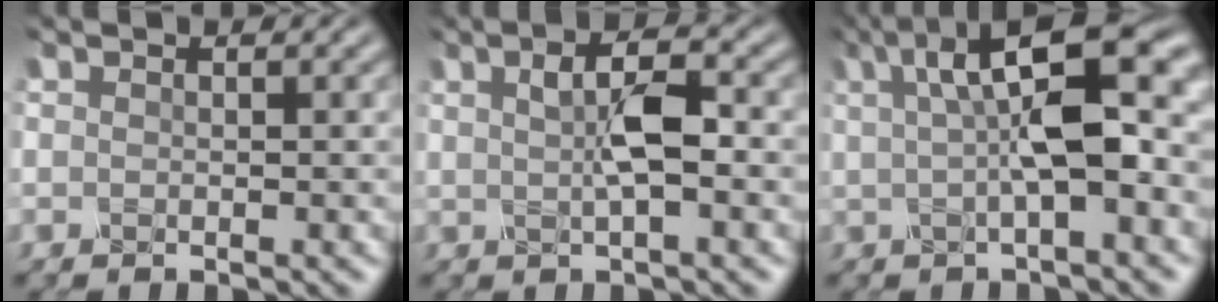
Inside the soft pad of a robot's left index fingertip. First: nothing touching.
{"total": 3.5, "force": [-0.1, 1.0, 3.4], "torque": [-0.064, 0.008, -0.003]}
{"total": 9.0, "force": [1.4, 2.9, 8.4], "torque": [-0.124, 0.016, 0.016]}